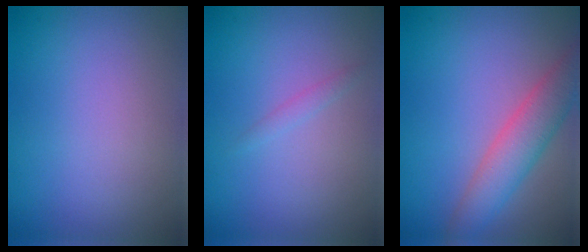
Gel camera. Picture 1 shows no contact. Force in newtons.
{"total": 0.8, "press": 0.8, "slide": 0.1}
{"total": 4.5, "press": 4.4, "slide": 0.4}